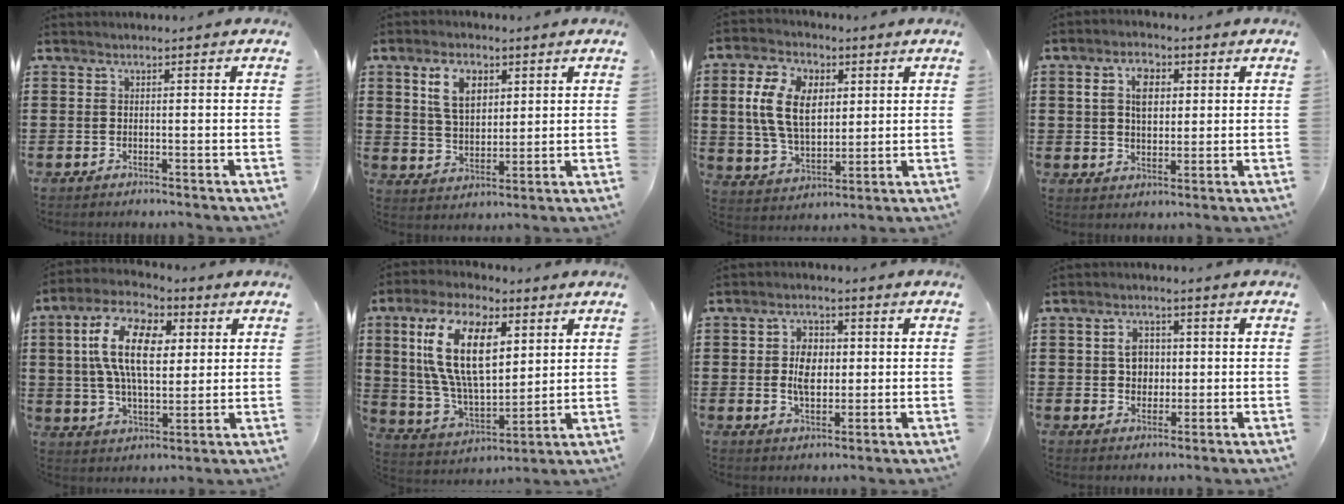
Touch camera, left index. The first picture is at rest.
{"total": 7.2, "force": [3.4, 4.1, 4.8], "torque": [-0.093, 0.010, 0.058]}
{"total": 9.9, "force": [2.6, 6.2, 7.2], "torque": [-0.179, 0.012, 0.042]}
{"total": 5.6, "force": [1.8, 3.7, 3.9], "torque": [-0.073, 0.010, 0.025]}
{"total": 13.0, "force": [3.6, 6.8, 10.5], "torque": [-0.234, 0.011, 0.061]}
{"total": 16.2, "force": [6.4, 8.1, 12.4], "torque": [-0.268, 0.007, 0.114]}
{"total": 5.4, "force": [0.4, 3.3, 4.2], "torque": [-0.079, 0.011, 0.004]}
{"total": 4.1, "force": [0.6, 3.2, 2.5], "torque": [-0.052, 0.009, 0.005]}